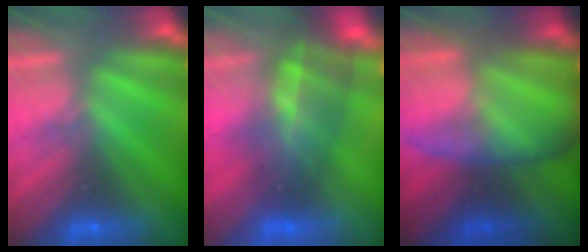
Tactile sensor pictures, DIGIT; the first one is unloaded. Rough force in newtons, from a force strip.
{"total": 7.4}
{"total": 6.1}